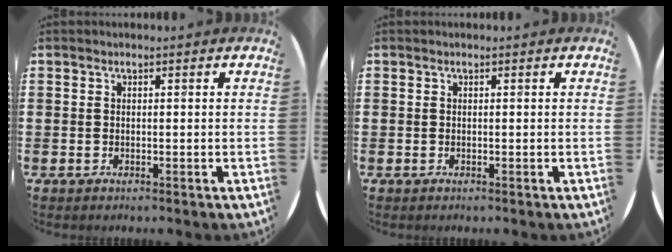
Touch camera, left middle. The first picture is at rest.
{"total": 0.0}